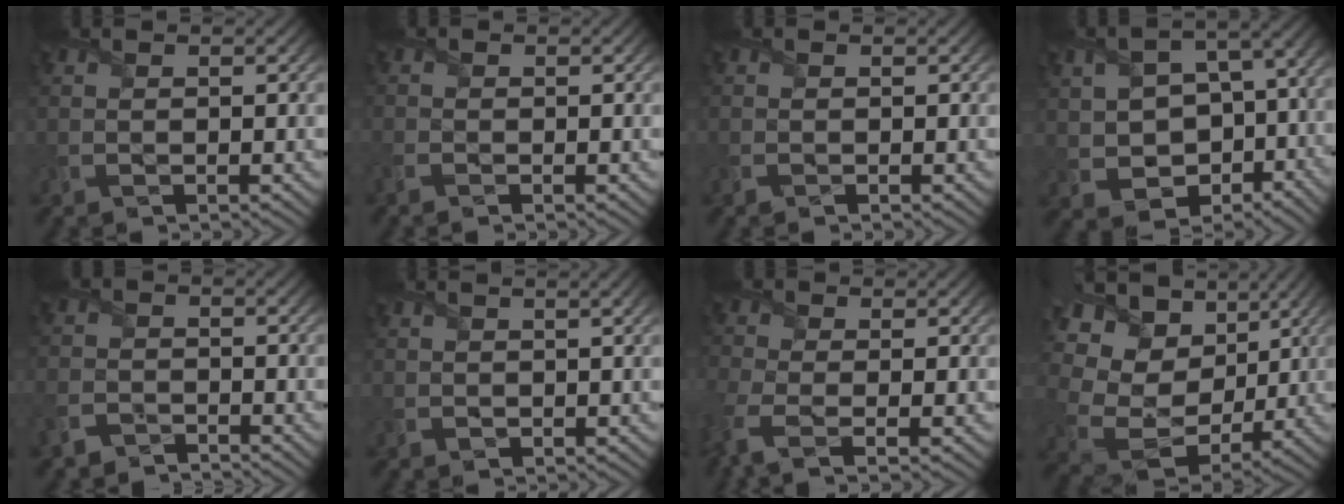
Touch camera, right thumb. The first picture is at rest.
{"total": 1.5, "force": [-0.9, 0.8, 0.9], "torque": [-0.029, -0.004, -0.023]}
{"total": 0.7, "force": [-0.4, 0.4, 0.5], "torque": [-0.013, -0.001, -0.008]}
{"total": 9.0, "force": [-1.9, 6.5, 5.9], "torque": [-0.119, -0.024, -0.037]}
{"total": 3.3, "force": [-2.8, 1.4, 0.8], "torque": [-0.027, -0.006, -0.070]}
{"total": 1.3, "force": [1.1, -0.2, 0.7], "torque": [-0.015, 0.002, 0.025]}
{"total": 5.1, "force": [-1.7, 2.4, 4.1], "torque": [-0.117, -0.010, -0.044]}
{"total": 15.6, "force": [5.2, 11.5, 9.3], "torque": [-0.234, 0.005, 0.109]}